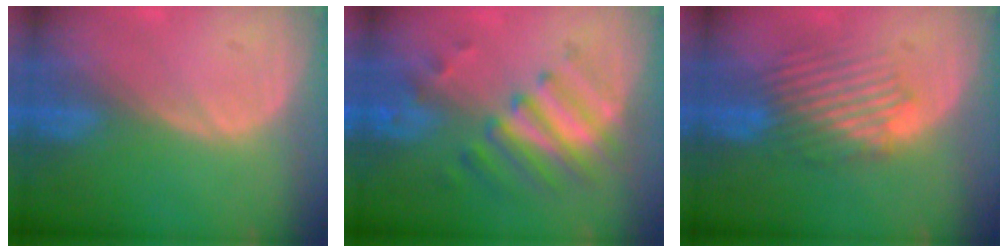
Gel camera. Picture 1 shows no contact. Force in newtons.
{"total": 7.7, "press": 6.8, "slide": 3.6}
{"total": 5.9, "press": 5.7, "slide": 1.6}